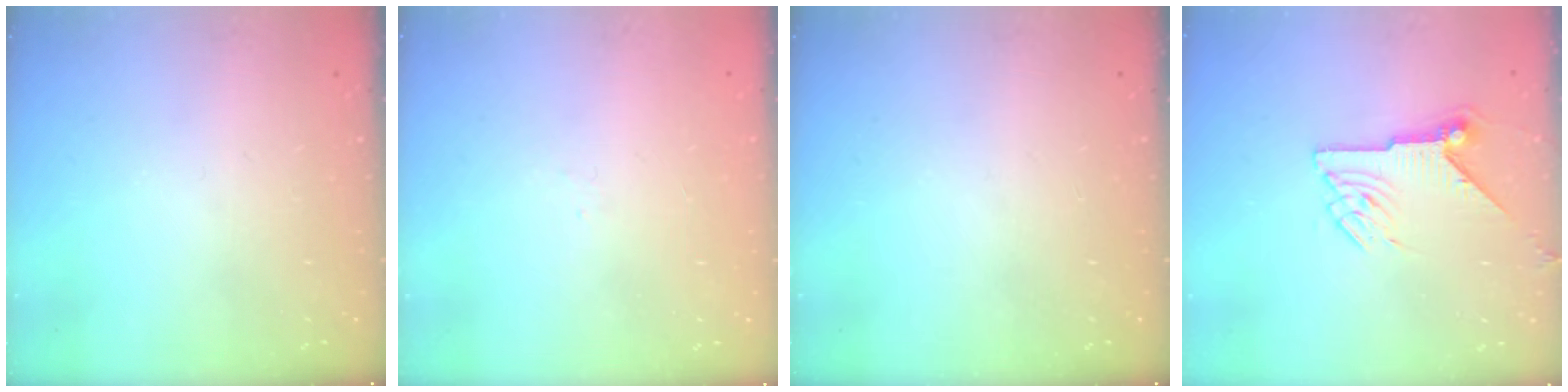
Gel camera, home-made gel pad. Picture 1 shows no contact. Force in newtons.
{"total": 1.6, "press": 1.5, "slide": 0.4}
{"total": 0.0}
{"total": 7.7, "press": 7.7, "slide": 0.3}